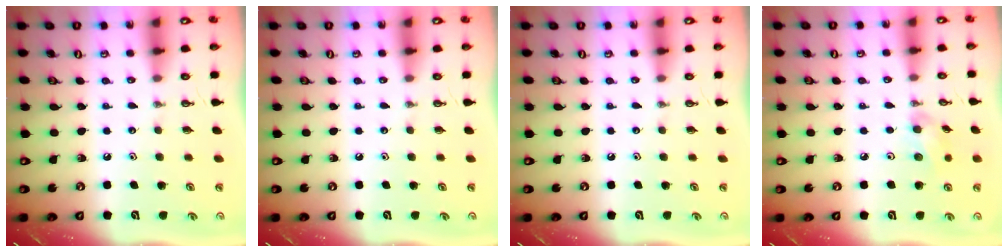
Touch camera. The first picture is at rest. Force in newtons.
{"total": 0.0}
{"total": 0.0}
{"total": 5.9, "press": 5.5, "slide": 2.1}